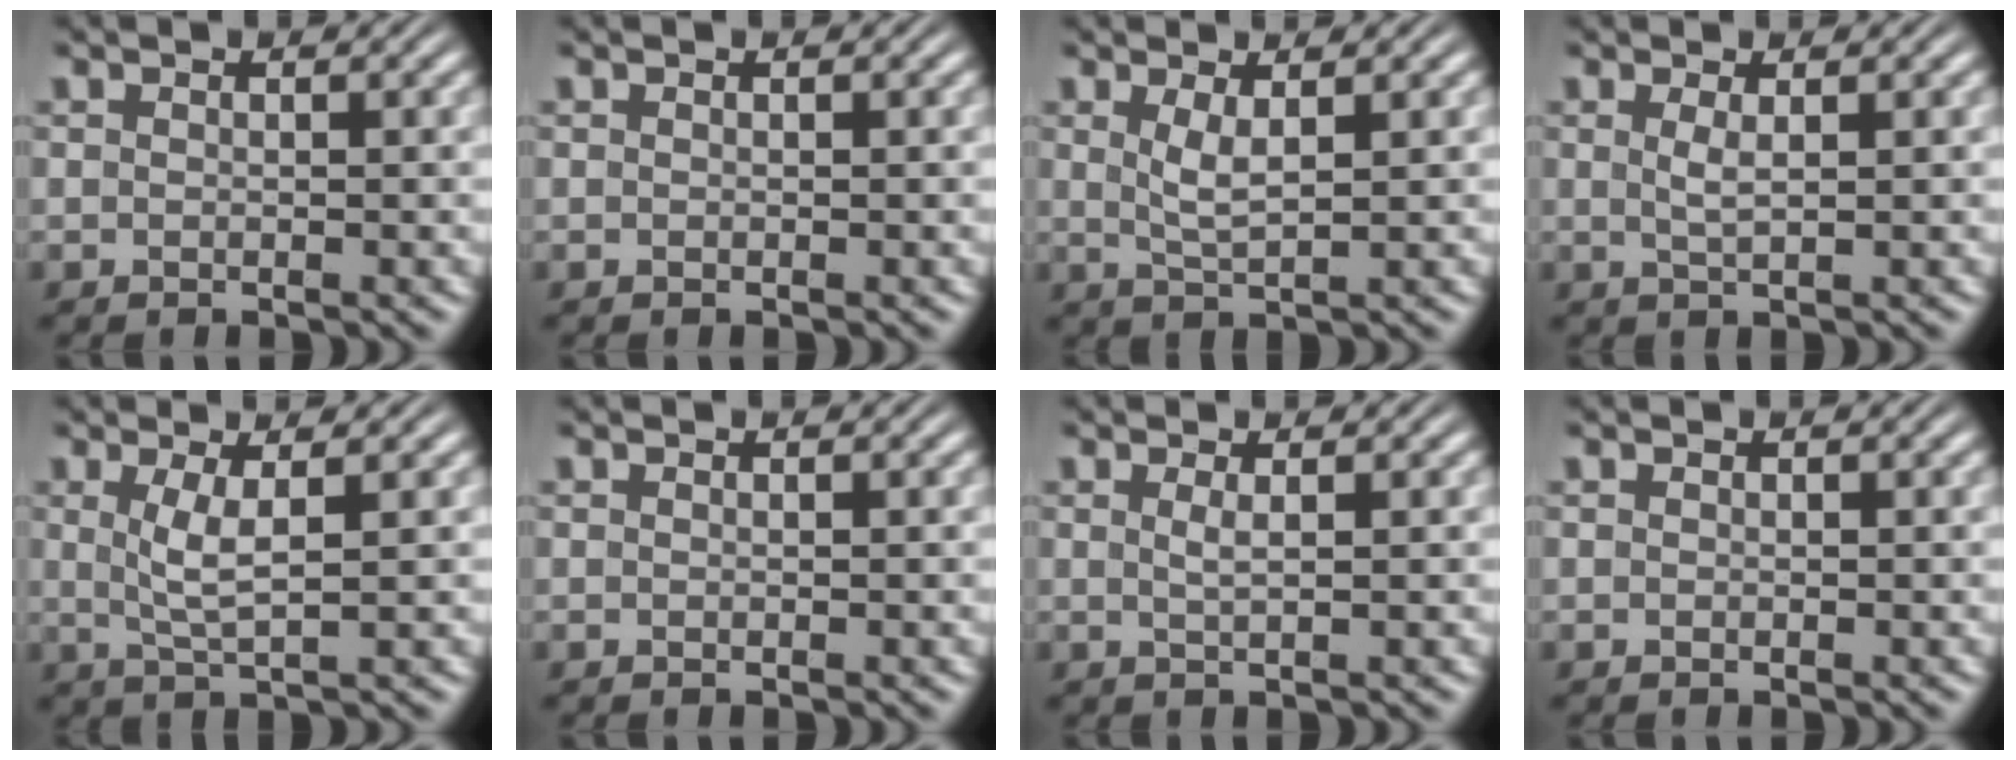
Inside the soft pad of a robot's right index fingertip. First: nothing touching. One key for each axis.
{"total": 0.0}
{"total": 2.1, "fx": 0.6, "fy": 0.3, "fz": 2.0, "tx": -0.041, "ty": -0.012, "tz": 0.019}
{"total": 1.3, "fx": 0.4, "fy": -0.1, "fz": 1.2, "tx": -0.027, "ty": -0.010, "tz": 0.015}
{"total": 2.7, "fx": 0.4, "fy": 0.5, "fz": 2.7, "tx": -0.059, "ty": -0.012, "tz": 0.016}
{"total": 0.0}
{"total": 1.0, "fx": 0.3, "fy": -0.3, "fz": 0.9, "tx": -0.021, "ty": -0.010, "tz": 0.012}
{"total": 0.0}